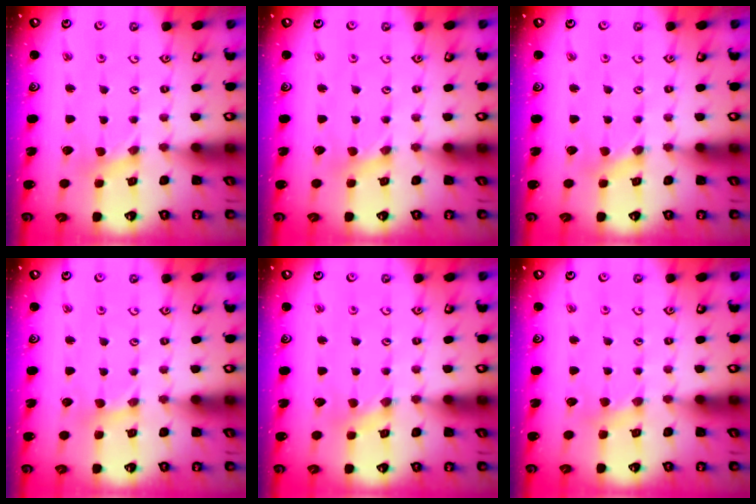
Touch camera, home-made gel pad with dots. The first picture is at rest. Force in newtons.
{"total": 1.2, "press": 1.2, "slide": 0.3}
{"total": 1.9, "press": 1.9, "slide": 0.3}
{"total": 2.0, "press": 2.0, "slide": 0.3}
{"total": 0.0}
{"total": 2.9, "press": 2.9, "slide": 0.4}